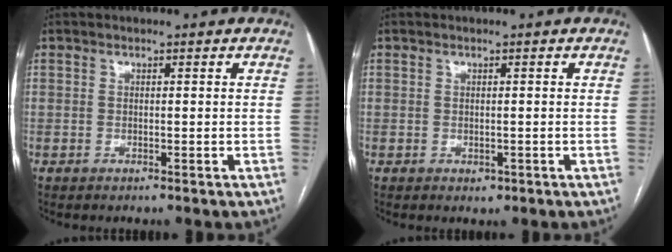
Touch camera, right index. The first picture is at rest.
{"total": 1.0, "force": [-0.3, 0.8, 0.5], "torque": [-0.006, 0.001, 0.000]}